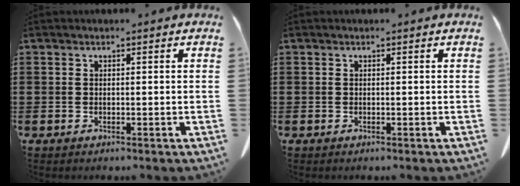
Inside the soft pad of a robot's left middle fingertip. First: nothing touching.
{"total": 0.0}